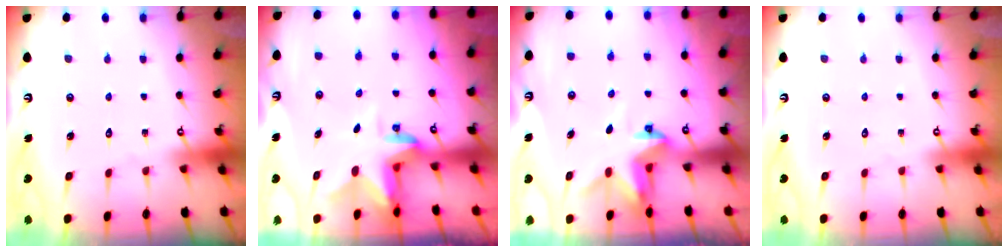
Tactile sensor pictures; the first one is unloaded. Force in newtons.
{"total": 3.0, "press": 3.0, "slide": 0.4}
{"total": 3.0, "press": 3.0, "slide": 0.0}
{"total": 0.0}